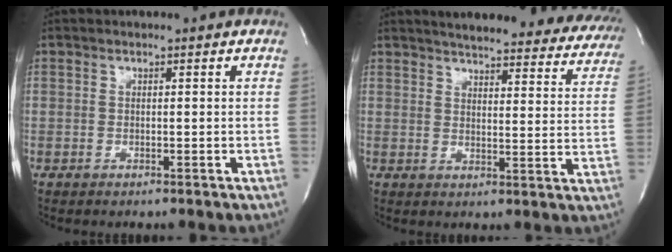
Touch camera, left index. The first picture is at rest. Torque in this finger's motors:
{"motor_torque": [0.20, -0.22, 0.55, 0.08]}